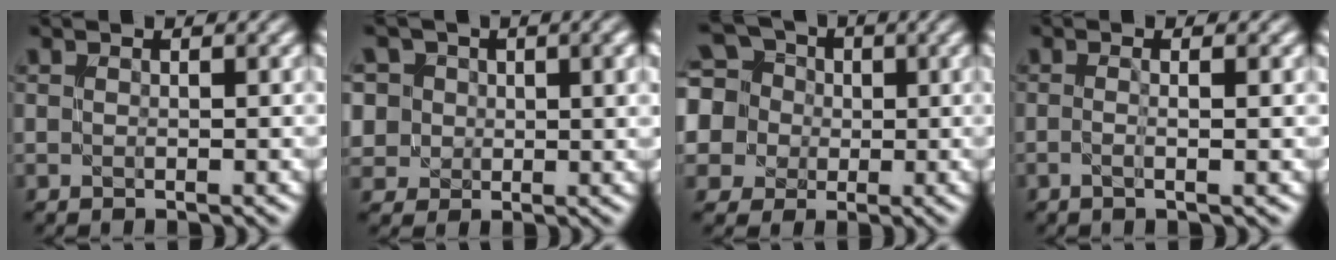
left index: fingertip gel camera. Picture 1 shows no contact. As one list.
[{"total": 5.7, "force": [1.8, 4.6, 2.9], "torque": [-0.072, 0.013, 0.022]}, {"total": 9.3, "force": [1.7, 8.3, 3.8], "torque": [-0.105, 0.034, -0.005]}, {"total": 3.1, "force": [0.4, 1.4, 2.7], "torque": [-0.019, 0.000, -0.024]}]